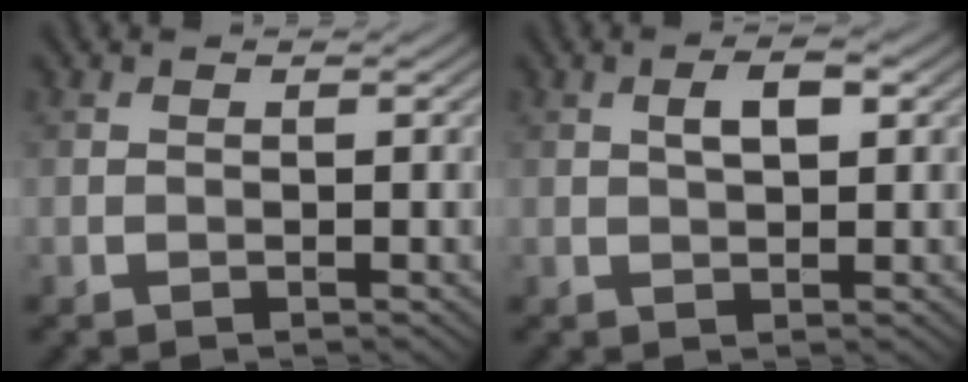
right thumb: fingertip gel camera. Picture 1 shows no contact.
{"total": 2.9, "force": [0.8, 1.1, 2.6], "torque": [-0.046, 0.005, 0.013]}